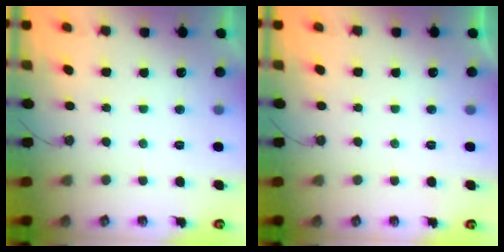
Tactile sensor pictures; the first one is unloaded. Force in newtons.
{"total": 0.0}